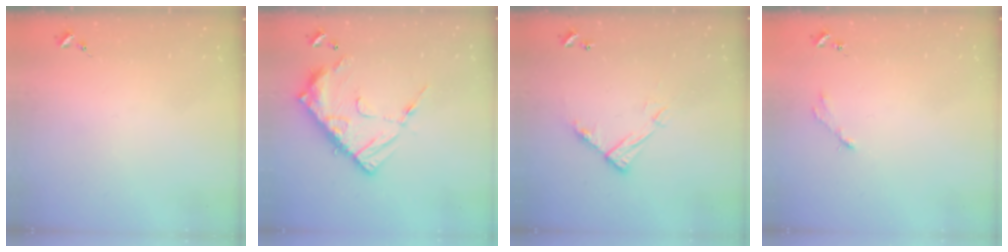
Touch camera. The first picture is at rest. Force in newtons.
{"total": 16.6, "press": 16.6, "slide": 1.5}
{"total": 11.1, "press": 11.0, "slide": 0.5}
{"total": 2.8, "press": 2.8, "slide": 0.4}